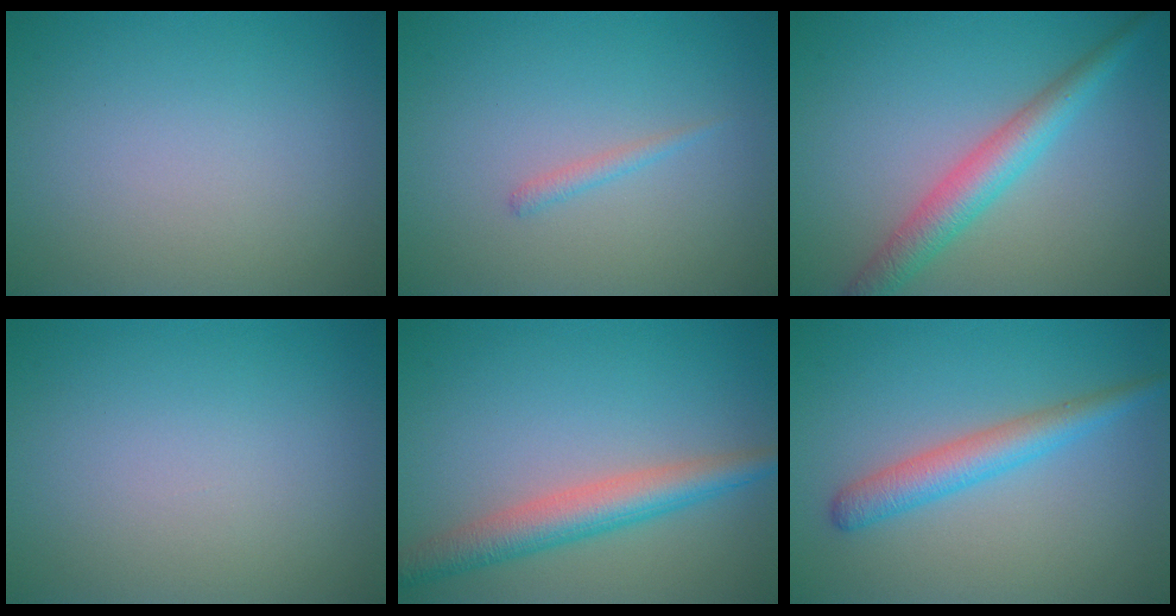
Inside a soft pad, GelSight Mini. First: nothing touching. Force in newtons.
{"total": 0.8, "press": 0.8, "slide": 0.1}
{"total": 3.9, "press": 3.9, "slide": 0.1}
{"total": 0.0}
{"total": 4.5, "press": 4.5, "slide": 0.2}
{"total": 3.3, "press": 3.3, "slide": 0.1}